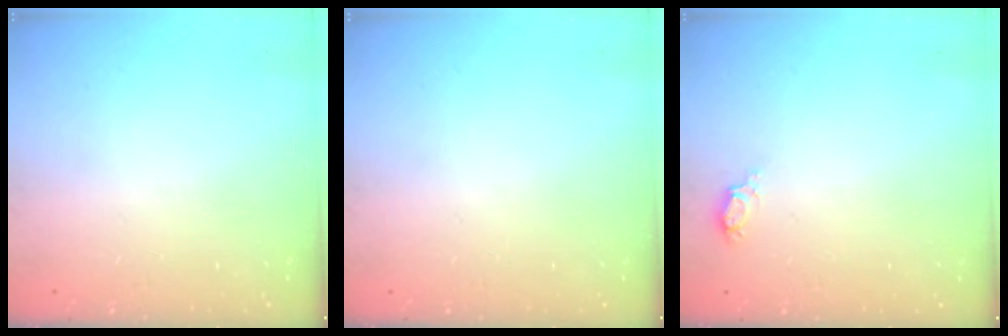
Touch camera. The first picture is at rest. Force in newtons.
{"total": 0.0}
{"total": 5.2, "press": 4.9, "slide": 1.7}